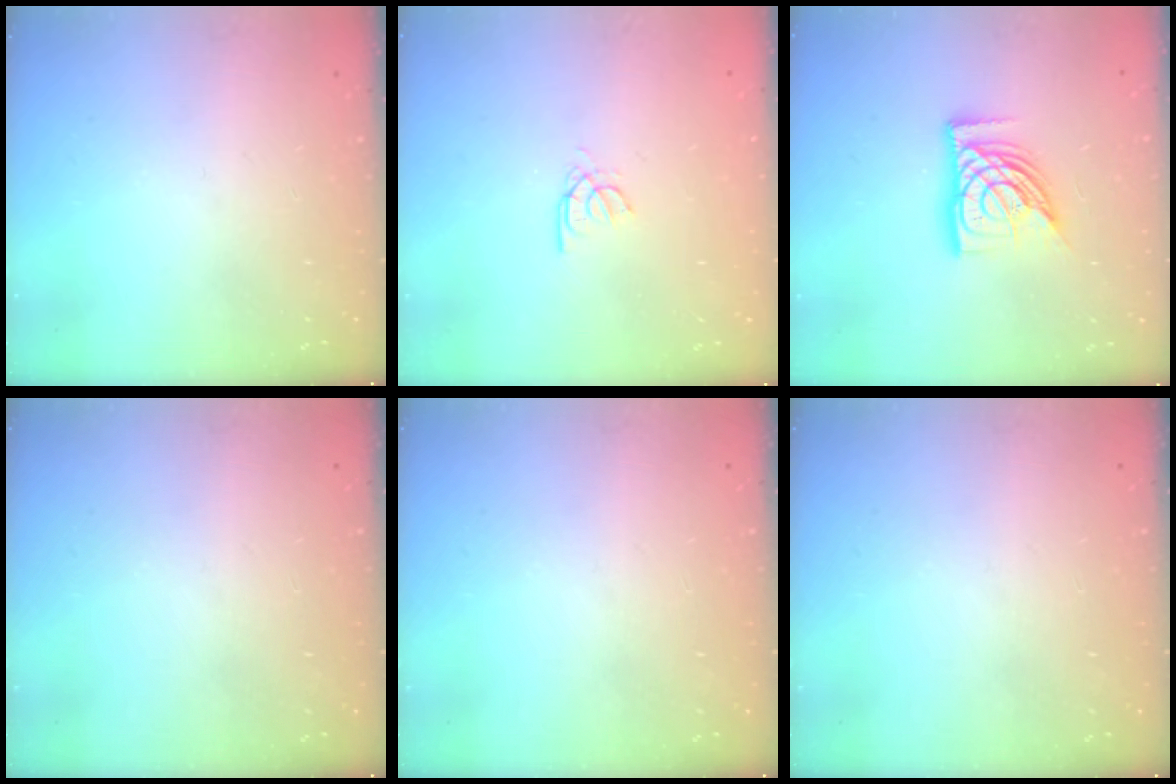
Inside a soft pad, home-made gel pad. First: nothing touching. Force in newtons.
{"total": 2.4, "press": 2.4, "slide": 0.3}
{"total": 14.1, "press": 14.0, "slide": 1.8}
{"total": 0.0}
{"total": 0.0}
{"total": 0.0}